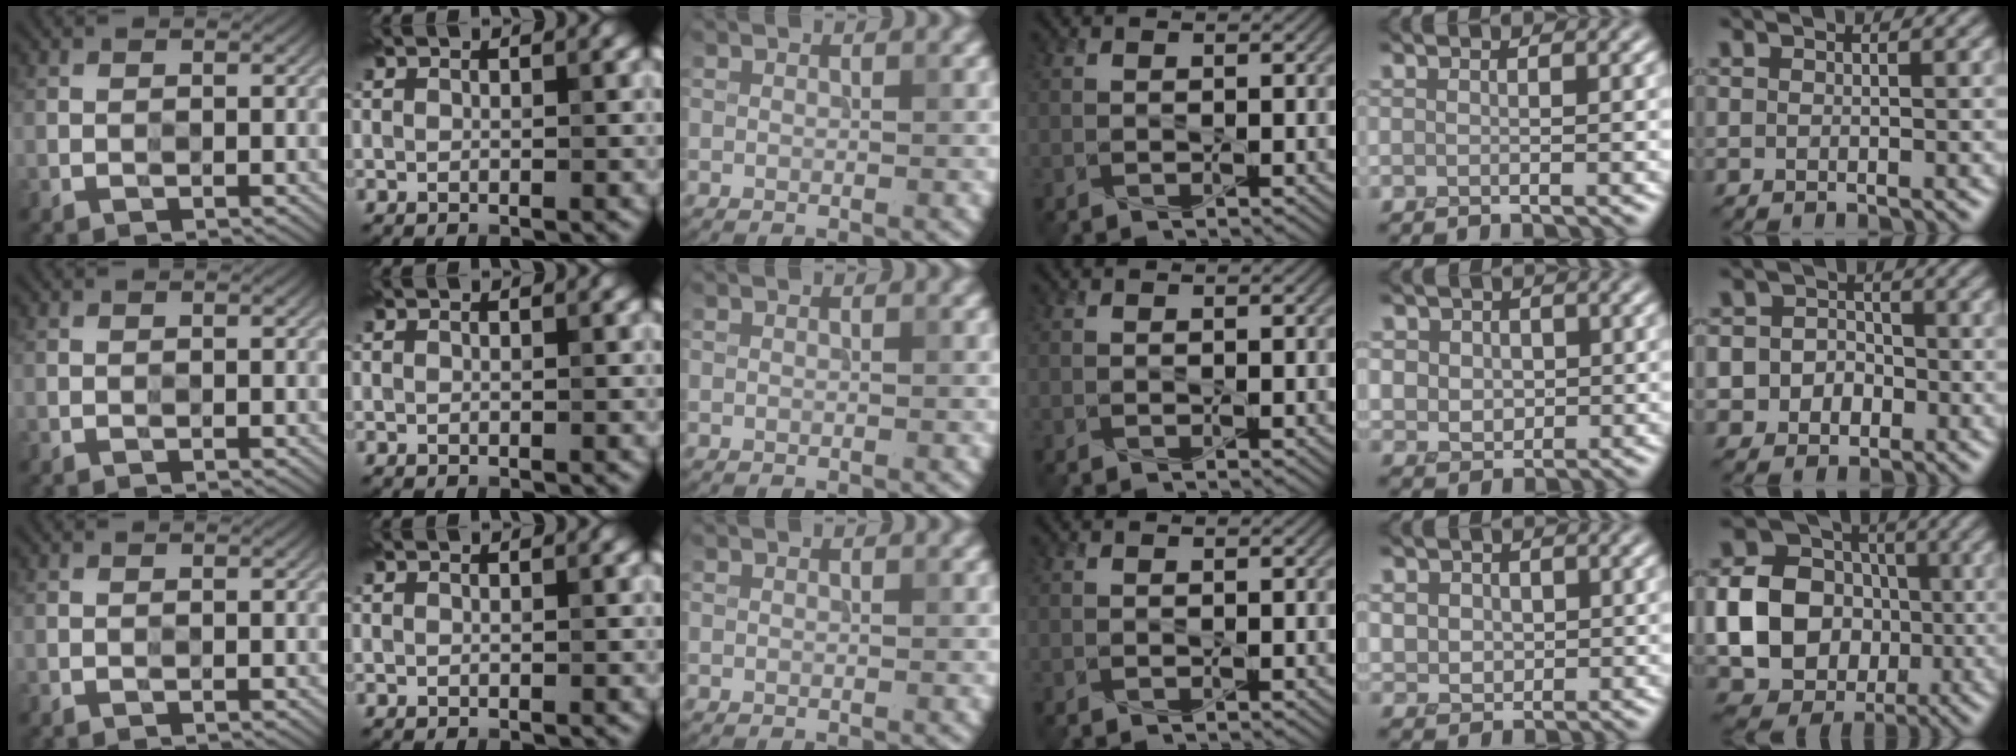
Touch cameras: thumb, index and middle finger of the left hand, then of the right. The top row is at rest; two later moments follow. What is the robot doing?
{"motion": "press", "object": "gel pad"}